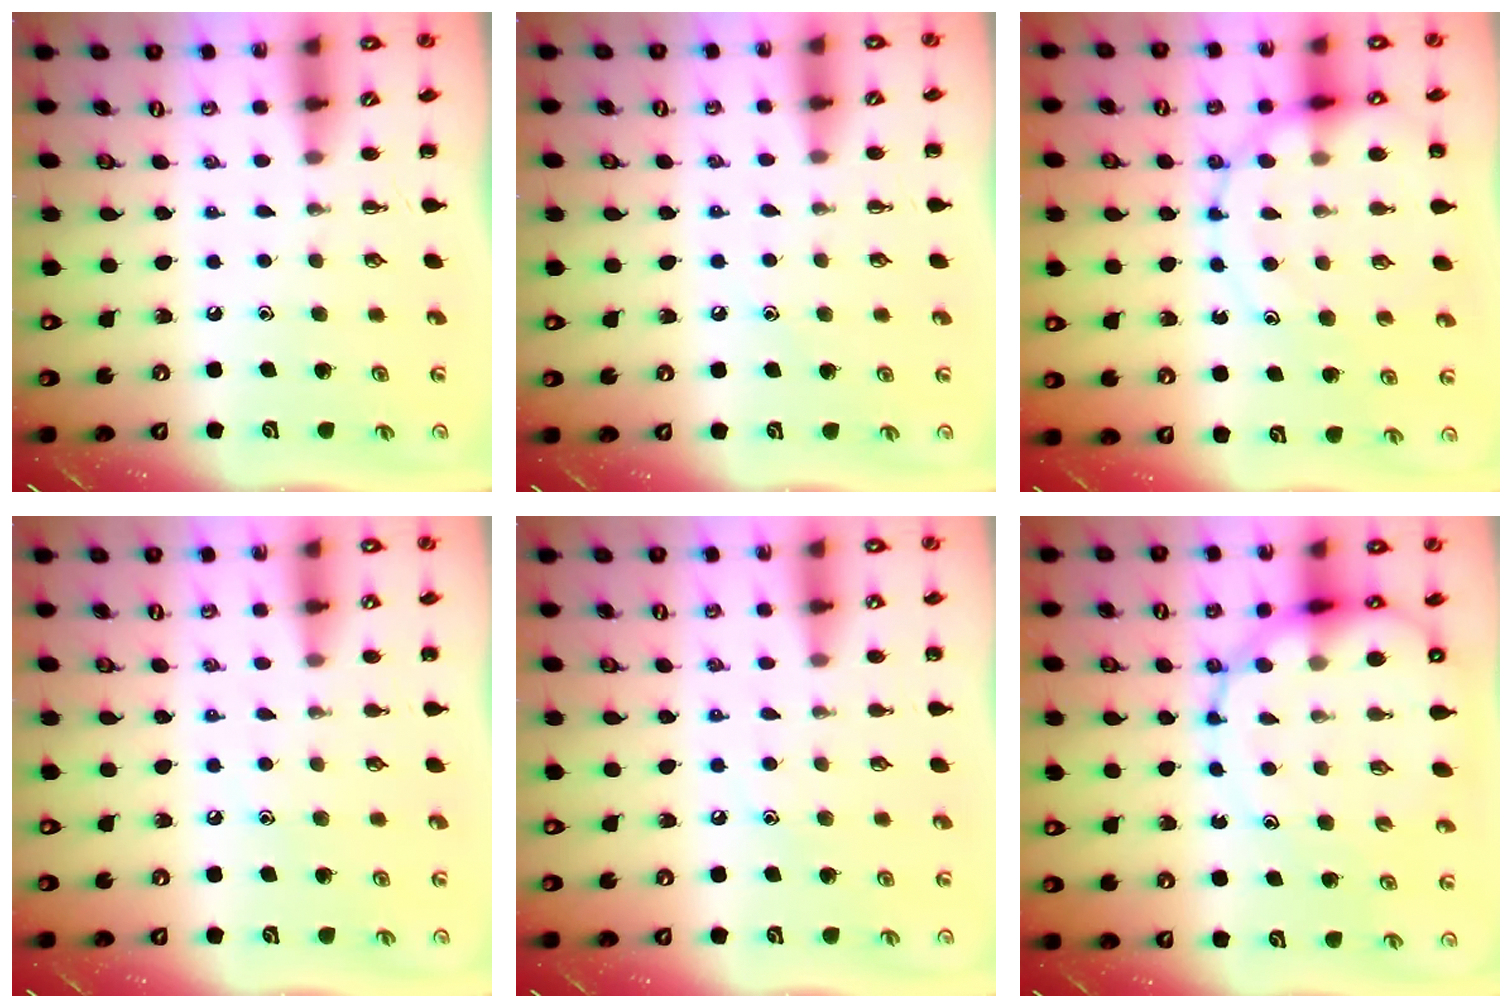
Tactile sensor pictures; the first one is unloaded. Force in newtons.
{"total": 5.0, "press": 4.7, "slide": 1.6}
{"total": 15.5, "press": 15.2, "slide": 3.0}
{"total": 5.9, "press": 5.7, "slide": 1.7}
{"total": 7.1, "press": 6.9, "slide": 1.8}
{"total": 16.0, "press": 15.6, "slide": 3.4}